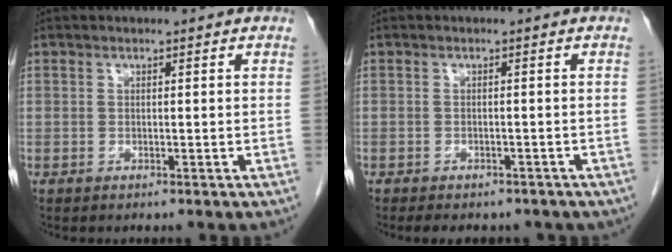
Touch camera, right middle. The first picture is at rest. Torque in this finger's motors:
{"motor_torque": [1.24, -0.90, 0.10, 0.04]}